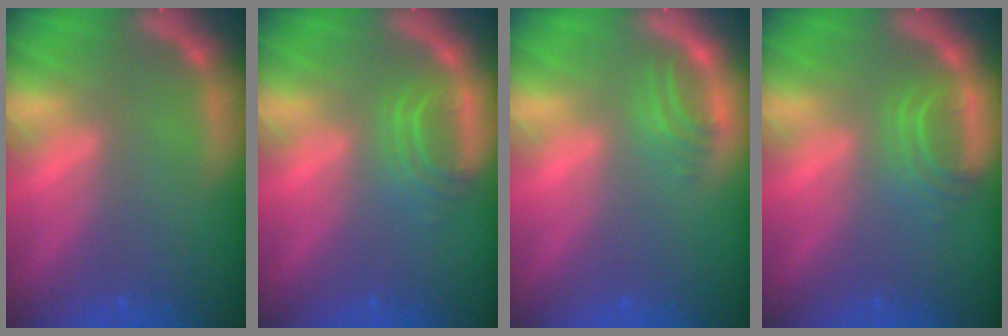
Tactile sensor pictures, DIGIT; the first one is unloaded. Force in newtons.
{"total": 2.9}
{"total": 2.0}
{"total": 2.9}